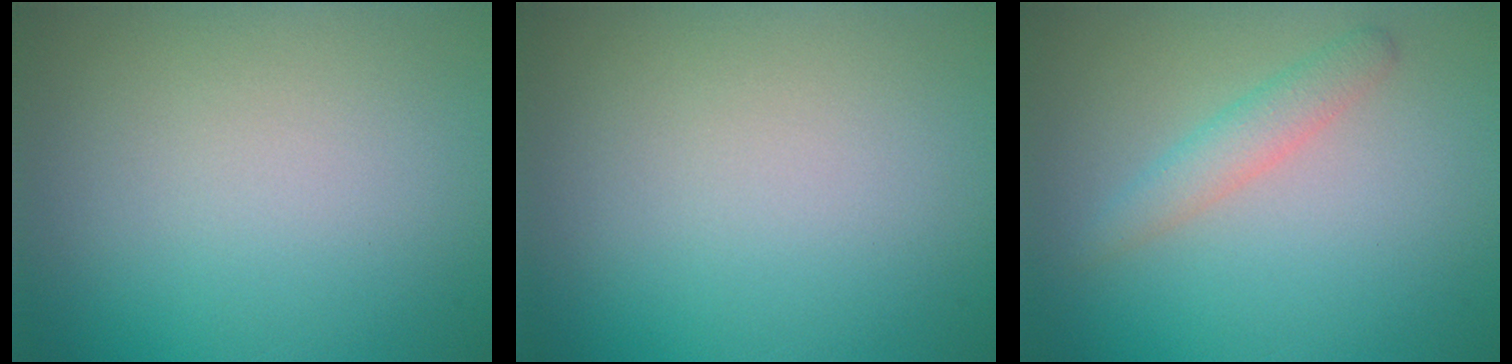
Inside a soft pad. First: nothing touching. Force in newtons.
{"total": 0.0}
{"total": 2.0, "press": 2.0, "slide": 0.1}